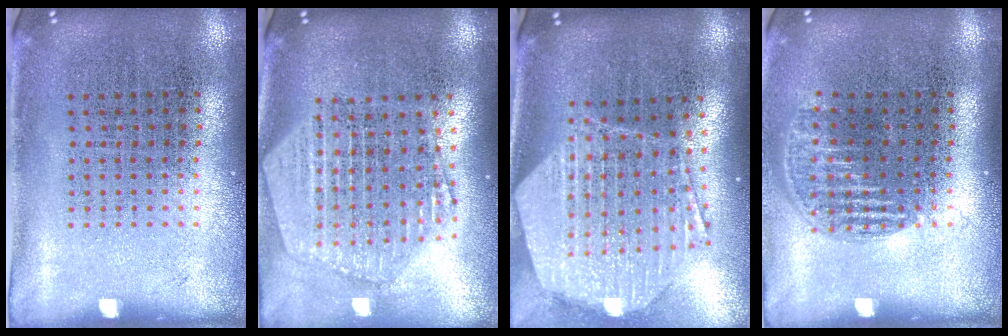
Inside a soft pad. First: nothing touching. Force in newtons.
{"total": 2.4, "press": 2.1, "slide": 1.3}
{"total": 2.7, "press": 2.2, "slide": 1.6}
{"total": 1.1, "press": 1.0, "slide": 0.5}